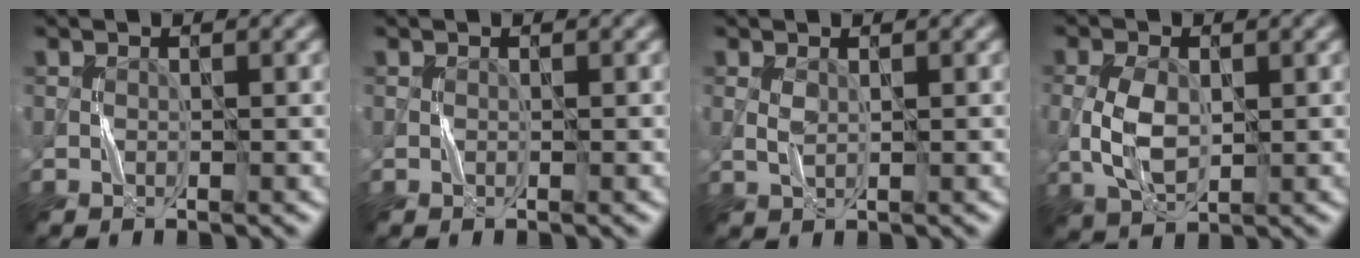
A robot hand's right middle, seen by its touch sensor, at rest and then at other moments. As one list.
[{"total": 0.0}, {"total": 1.1, "force": [0.5, 0.5, 0.9], "torque": [-0.024, 0.001, 0.011]}, {"total": 4.1, "force": [0.0, 2.5, 3.2], "torque": [-0.078, -0.003, 0.004]}]